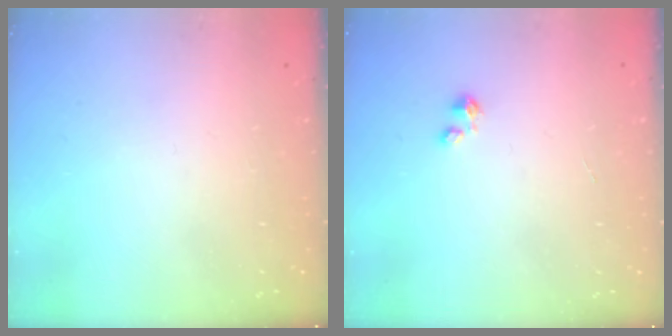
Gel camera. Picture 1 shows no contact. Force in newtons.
{"total": 0.5, "press": 0.5, "slide": 0.2}